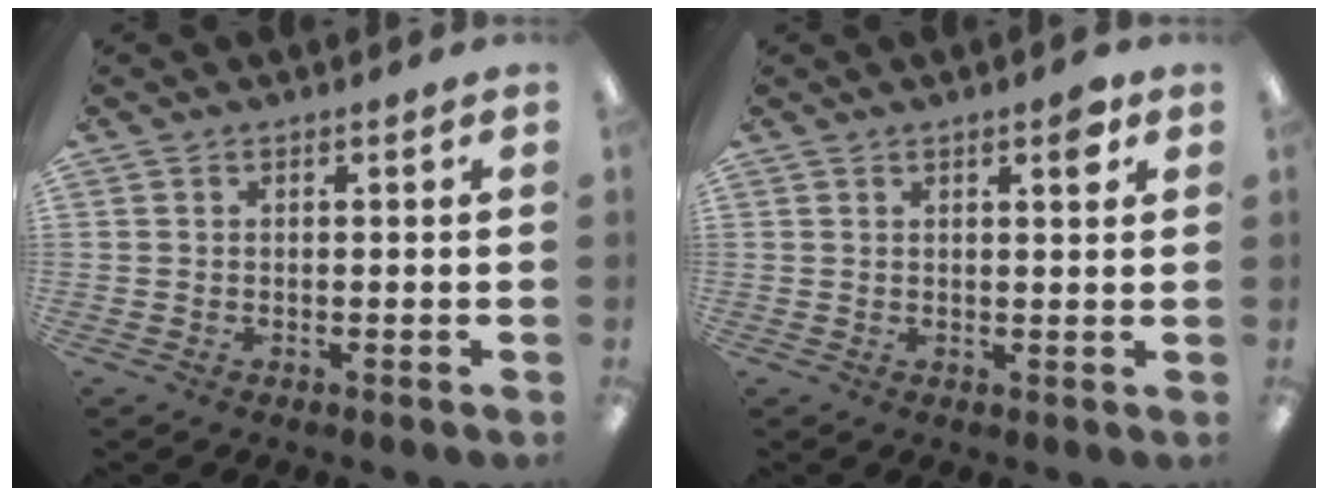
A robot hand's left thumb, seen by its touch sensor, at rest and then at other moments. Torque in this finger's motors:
{"motor_torque": [0.13, 0.25, 0.05, -0.15, 0.00]}